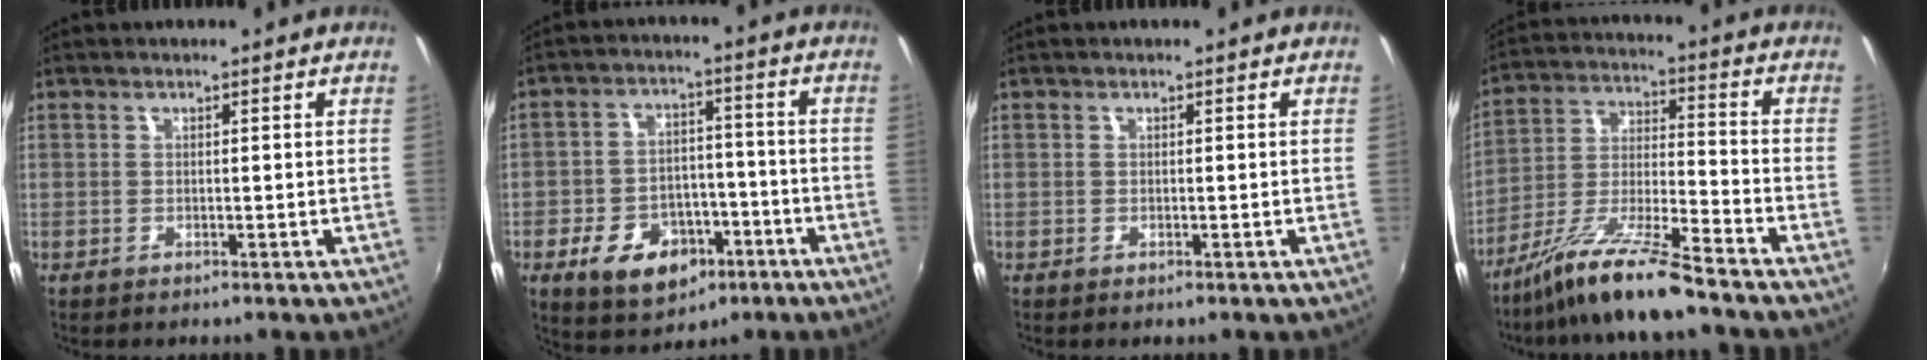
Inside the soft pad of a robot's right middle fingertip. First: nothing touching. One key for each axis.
{"total": 12.5, "fx": -6.4, "fy": 8.2, "fz": 6.9, "tx": -0.156, "ty": 0.013, "tz": -0.088}
{"total": 0.0}
{"total": 12.5, "fx": -10.2, "fy": 0.3, "fz": 7.2, "tx": -0.154, "ty": -0.003, "tz": -0.194}